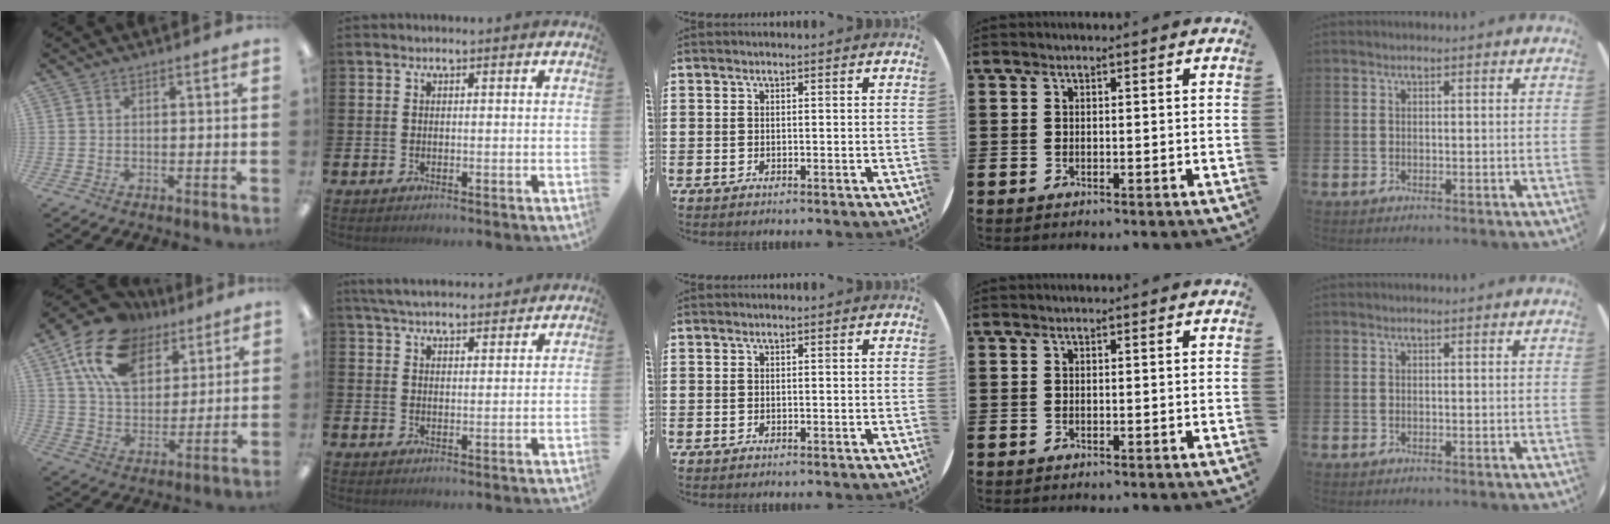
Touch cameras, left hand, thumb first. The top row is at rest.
{"thumb": {"total": 17.2, "force": [9.9, 10.8, 9.1], "torque": [-0.176, -0.028, 0.186]}, "index": {"total": 5.2, "force": [5.0, 1.0, 1.0], "torque": [-0.028, -0.021, 0.091]}}